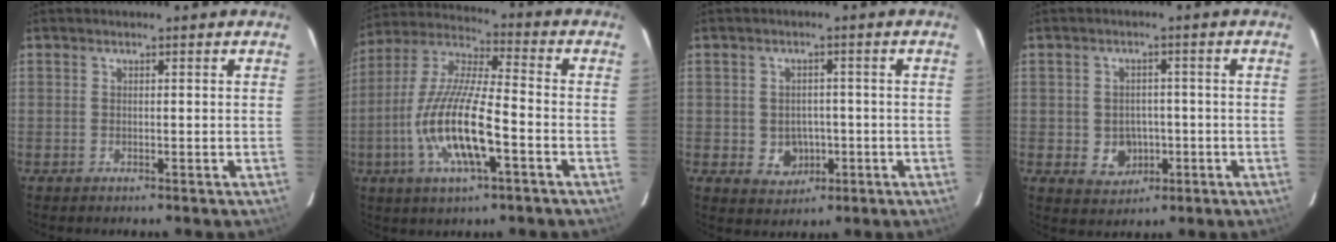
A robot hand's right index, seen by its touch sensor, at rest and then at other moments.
{"total": 15.8, "force": [-5.2, 3.7, 14.5], "torque": [-0.298, -0.009, -0.105]}
{"total": 5.1, "force": [-1.1, 4.6, 1.8], "torque": [-0.044, 0.010, 0.001]}
{"total": 5.5, "force": [-1.3, 5.0, 2.0], "torque": [-0.048, 0.011, -0.001]}